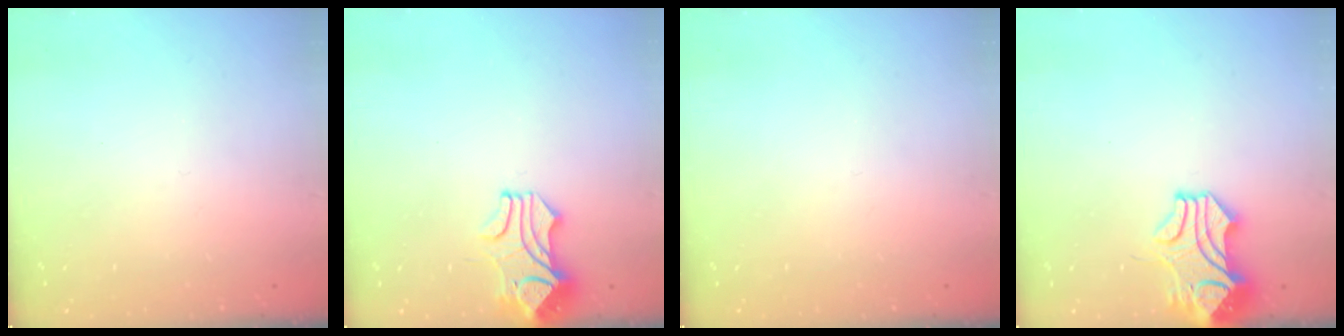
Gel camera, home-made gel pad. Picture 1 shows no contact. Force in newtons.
{"total": 2.0, "press": 1.8, "slide": 0.8}
{"total": 0.0}
{"total": 3.9, "press": 3.7, "slide": 1.1}